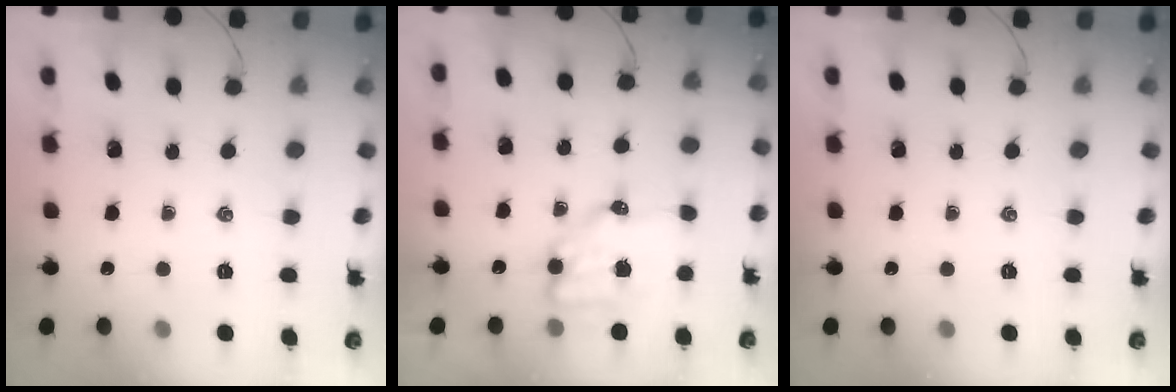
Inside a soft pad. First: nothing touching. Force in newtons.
{"total": 7.7, "press": 7.6, "slide": 1.1}
{"total": 0.0}